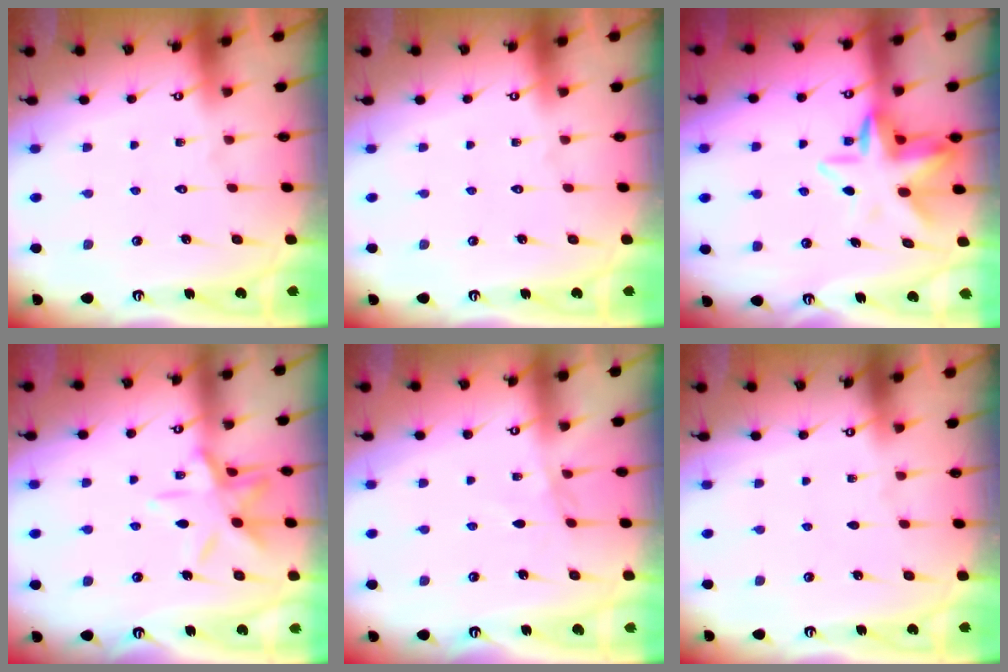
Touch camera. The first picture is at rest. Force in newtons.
{"total": 0.0}
{"total": 9.1, "press": 8.7, "slide": 2.6}
{"total": 11.6, "press": 11.5, "slide": 0.8}
{"total": 3.2, "press": 3.2, "slide": 0.5}
{"total": 0.0}